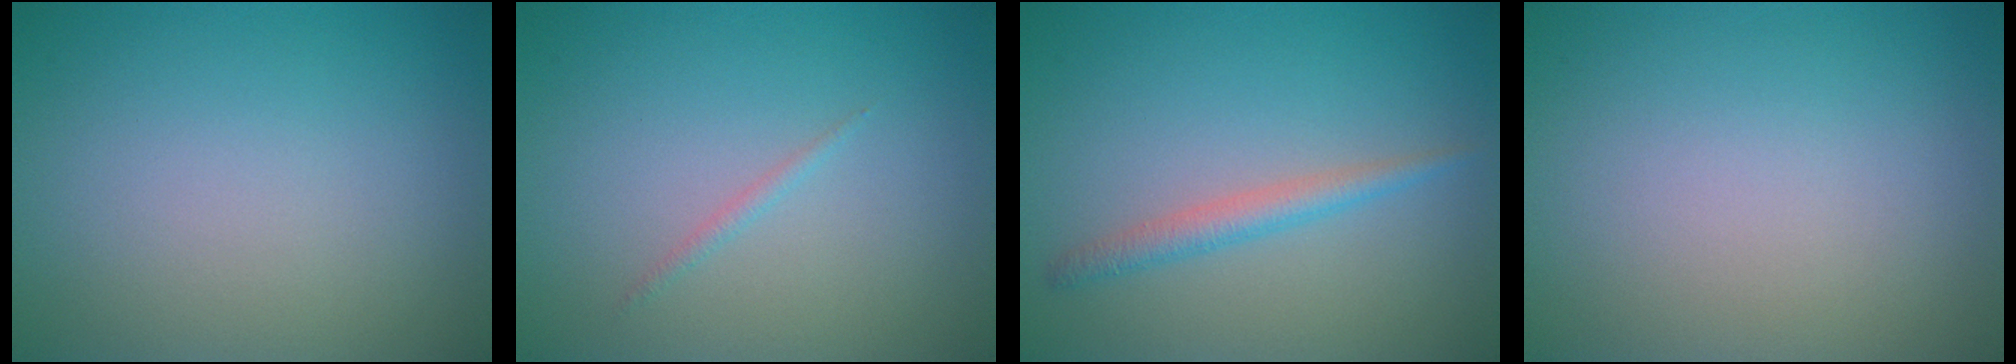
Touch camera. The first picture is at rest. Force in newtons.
{"total": 0.6, "press": 0.6, "slide": 0.0}
{"total": 2.0, "press": 2.0, "slide": 0.1}
{"total": 0.0}